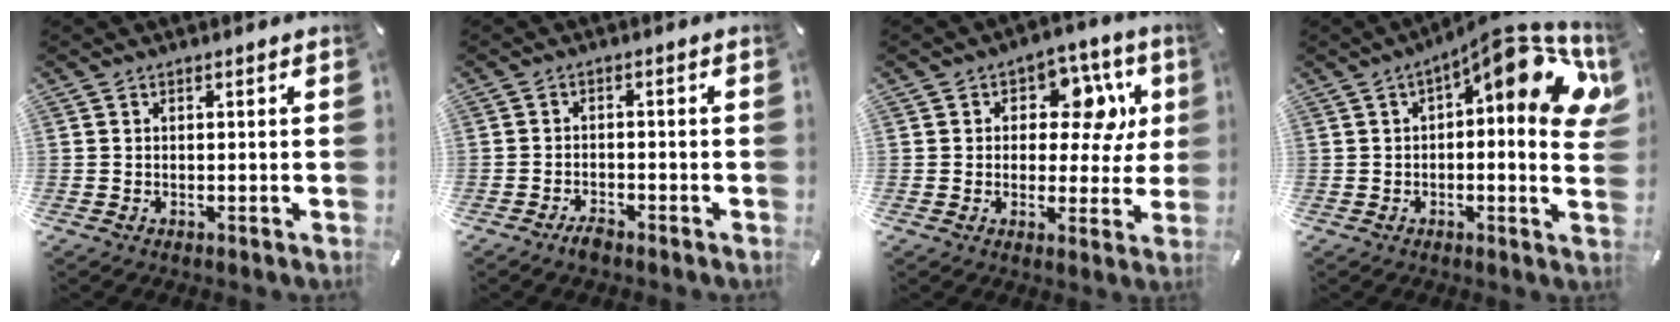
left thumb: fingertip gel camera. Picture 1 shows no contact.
{"total": 2.8, "force": [-2.5, 0.8, 1.0], "torque": [-0.016, 0.015, -0.048]}
{"total": 13.6, "force": [4.1, 8.7, 9.7], "torque": [-0.115, -0.017, 0.069]}
{"total": 14.9, "force": [5.2, 4.3, 13.3], "torque": [-0.165, -0.044, 0.075]}